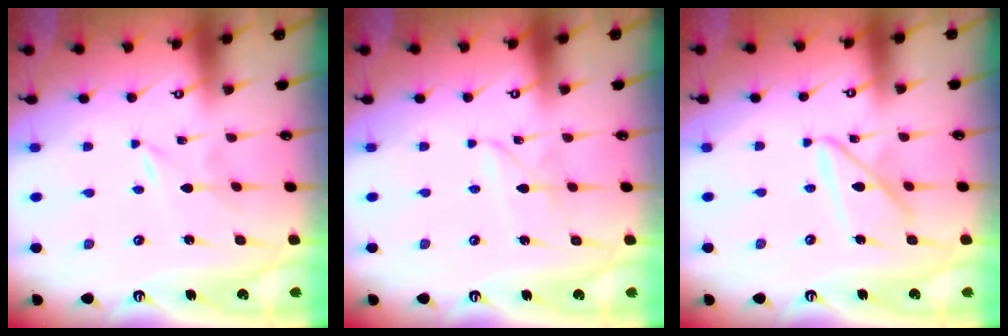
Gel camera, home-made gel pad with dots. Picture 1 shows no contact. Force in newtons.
{"total": 2.8, "press": 2.8, "slide": 0.3}
{"total": 10.8, "press": 10.7, "slide": 1.0}